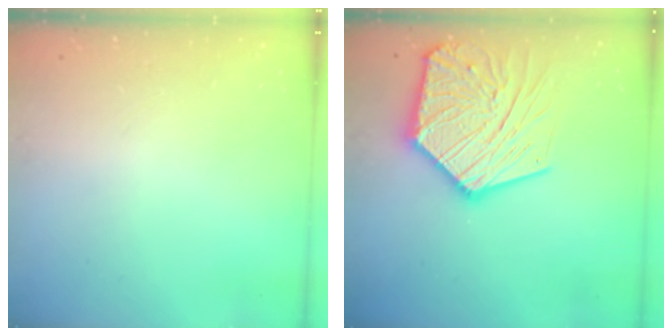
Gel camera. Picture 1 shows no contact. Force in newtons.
{"total": 22.6, "press": 22.5, "slide": 2.1}